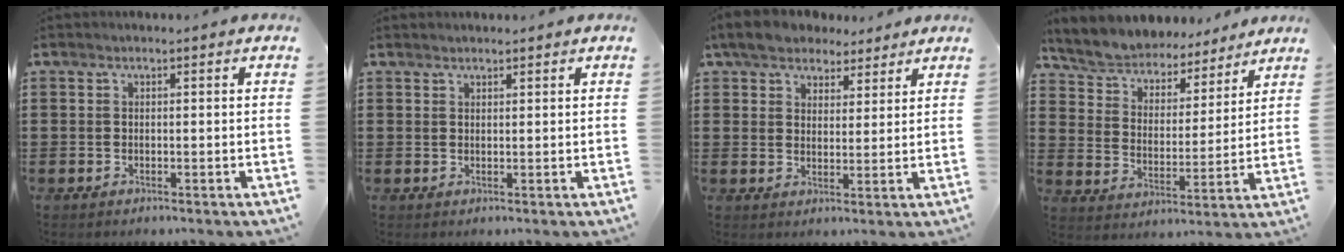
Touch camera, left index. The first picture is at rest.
{"total": 0.9, "force": [0.9, 0.2, 0.0], "torque": [-0.002, 0.000, 0.018]}
{"total": 5.5, "force": [4.6, 2.8, 1.4], "torque": [-0.042, -0.002, 0.082]}
{"total": 6.2, "force": [6.0, 1.2, 0.5], "torque": [-0.046, -0.042, 0.104]}